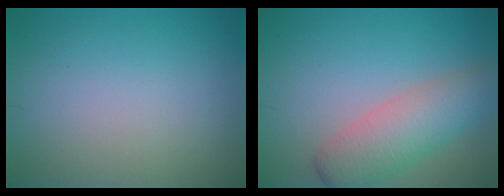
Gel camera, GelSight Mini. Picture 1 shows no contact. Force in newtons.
{"total": 5.1, "press": 5.1, "slide": 0.2}